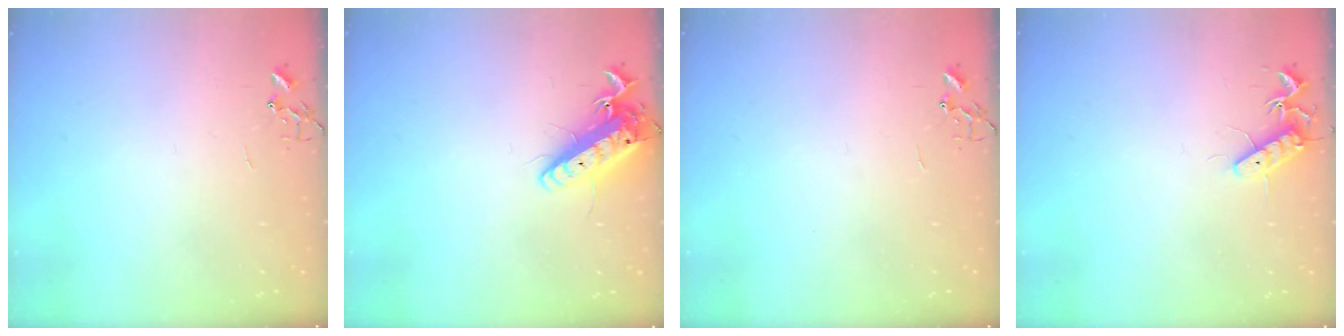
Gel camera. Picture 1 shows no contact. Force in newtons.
{"total": 13.5, "press": 13.3, "slide": 2.3}
{"total": 0.0}
{"total": 11.5, "press": 11.5, "slide": 1.0}